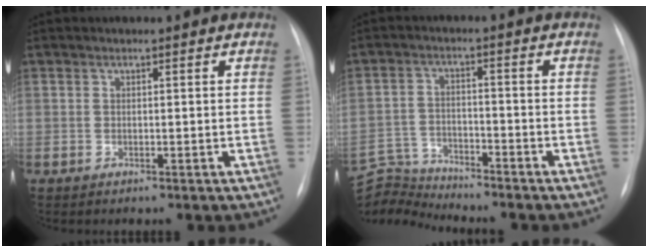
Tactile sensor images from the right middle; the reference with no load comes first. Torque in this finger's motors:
{"motor_torque": [-0.31, -0.18, -0.27, -0.08]}